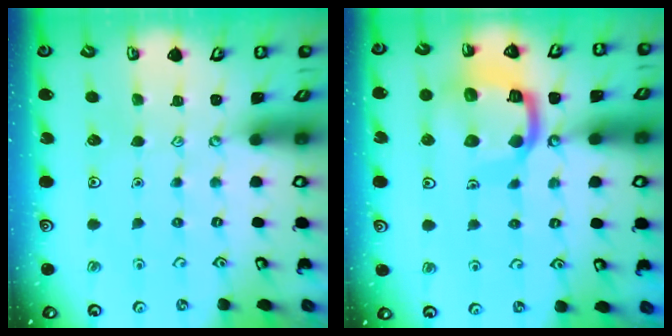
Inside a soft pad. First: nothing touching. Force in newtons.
{"total": 14.6, "press": 14.6, "slide": 1.6}